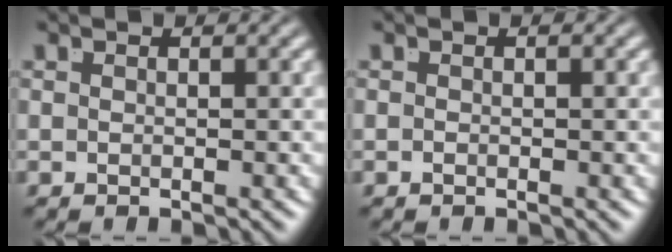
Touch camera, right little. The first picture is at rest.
{"total": 0.5, "force": [-0.3, -0.5, 0.2], "torque": [0.000, -0.004, -0.002]}